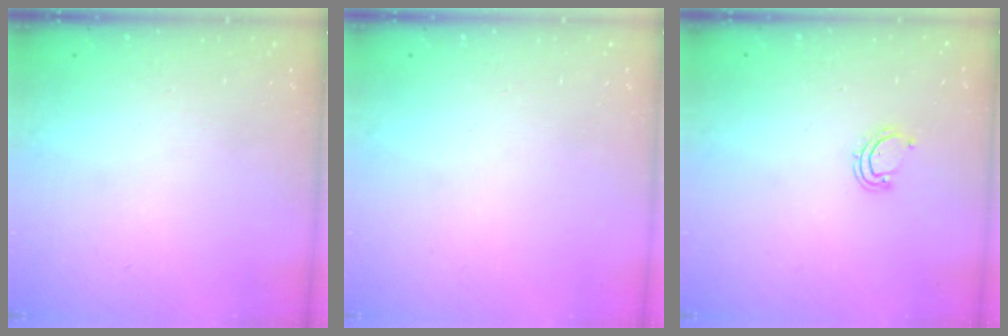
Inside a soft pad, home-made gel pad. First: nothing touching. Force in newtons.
{"total": 0.0}
{"total": 4.8, "press": 4.5, "slide": 1.8}